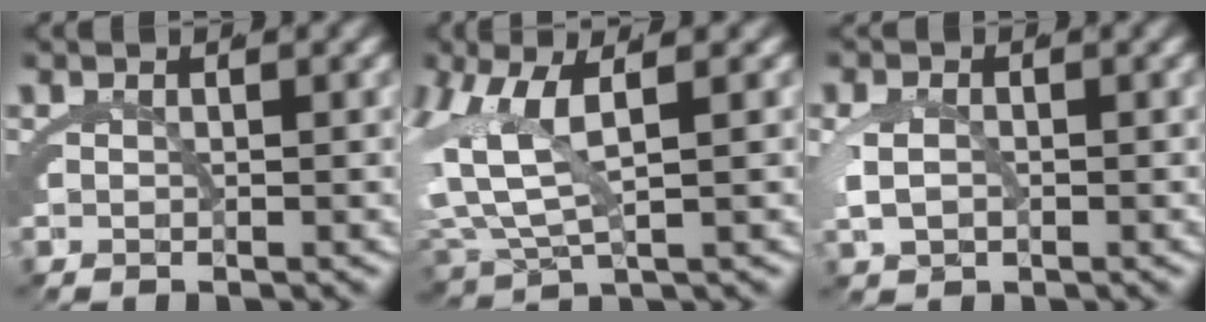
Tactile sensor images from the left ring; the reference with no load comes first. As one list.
[{"total": 6.3, "force": [1.8, 3.3, 5.1], "torque": [-0.119, -0.001, 0.034]}, {"total": 1.7, "force": [0.0, 0.9, 1.5], "torque": [-0.038, -0.008, 0.010]}]